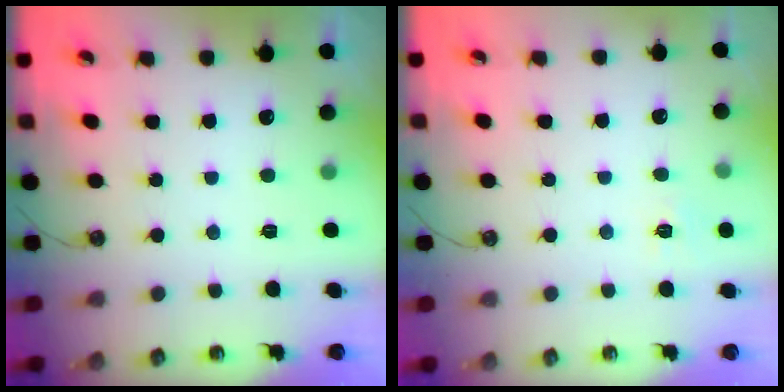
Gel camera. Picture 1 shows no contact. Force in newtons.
{"total": 6.6, "press": 6.6, "slide": 0.6}